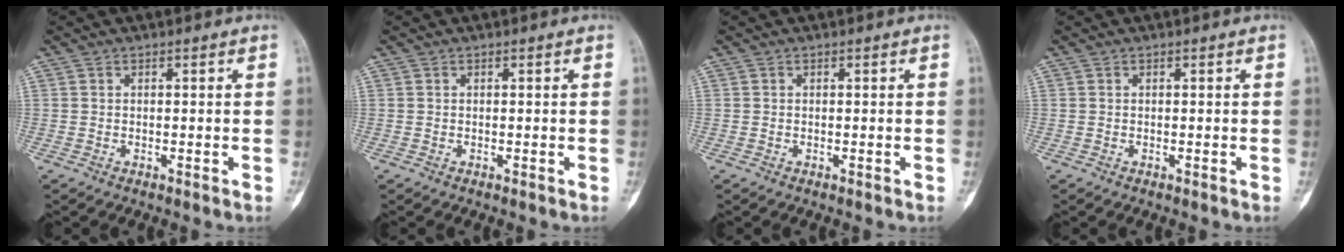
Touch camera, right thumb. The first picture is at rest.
{"total": 0.0}
{"total": 0.0}
{"total": 0.0}